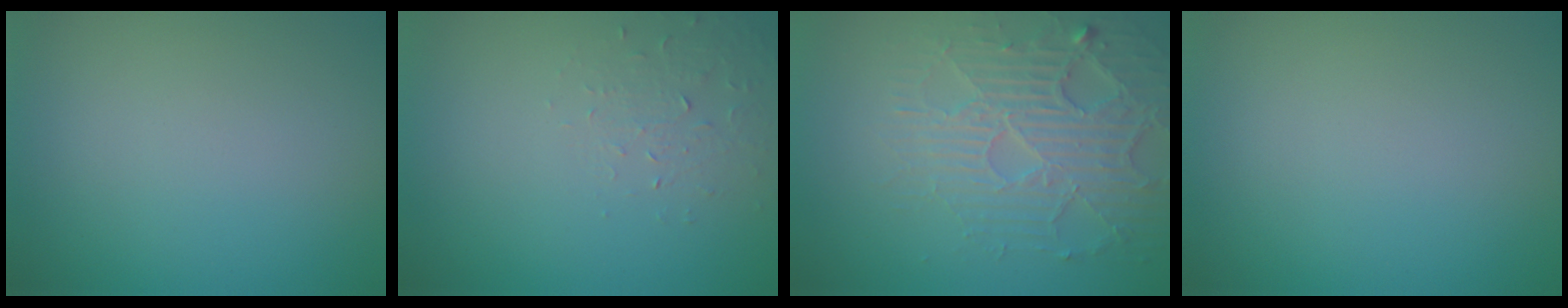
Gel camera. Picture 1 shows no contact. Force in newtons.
{"total": 1.3, "press": 0.6, "slide": 1.2}
{"total": 4.5, "press": 4.0, "slide": 2.1}
{"total": 0.0}